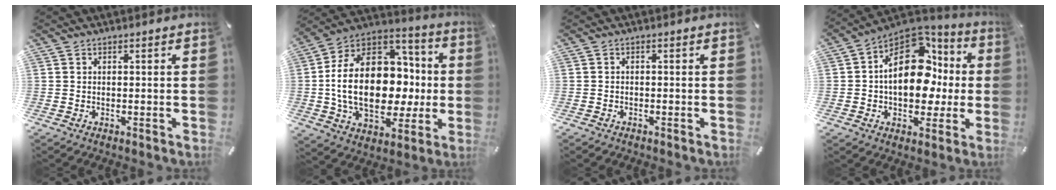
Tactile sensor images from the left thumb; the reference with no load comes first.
{"total": 24.3, "force": [-1.5, 16.9, 17.4], "torque": [-0.337, 0.001, -0.016]}
{"total": 0.8, "force": [-0.6, 0.5, 0.2], "torque": [-0.004, 0.002, -0.015]}
{"total": 20.1, "force": [1.6, 13.2, 15.0], "torque": [-0.228, -0.008, 0.027]}